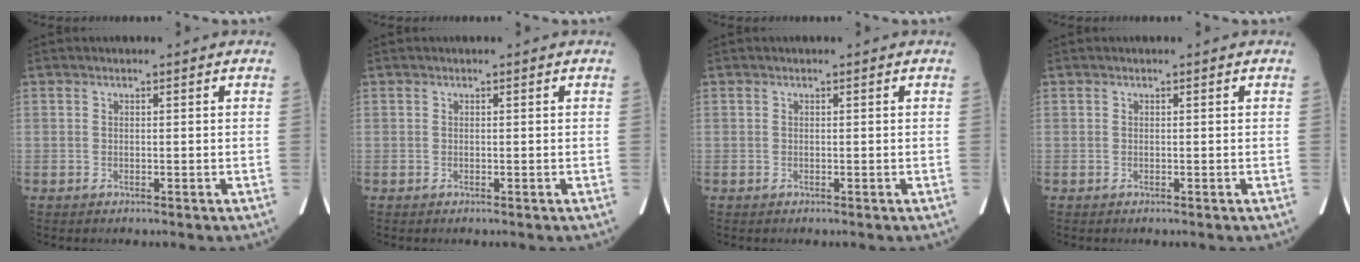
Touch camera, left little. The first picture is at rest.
{"total": 0.0}
{"total": 0.0}
{"total": 0.0}